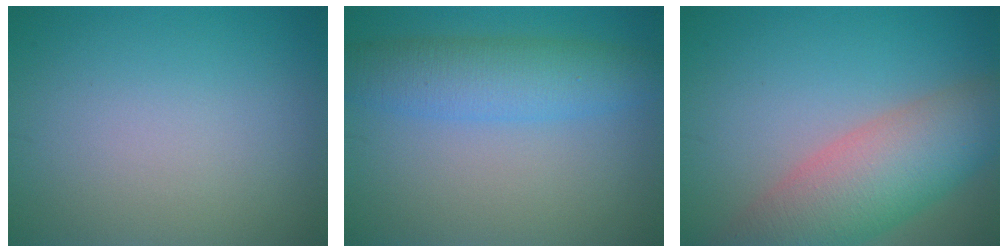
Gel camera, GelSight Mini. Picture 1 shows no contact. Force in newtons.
{"total": 5.1, "press": 5.1, "slide": 0.2}
{"total": 8.4, "press": 8.4, "slide": 0.4}